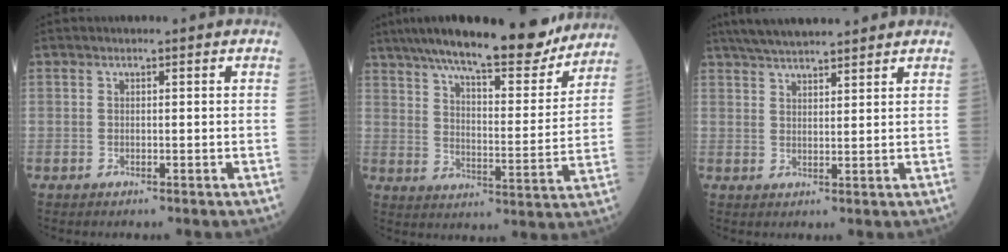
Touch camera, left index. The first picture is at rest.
{"total": 22.6, "force": [19.1, 4.3, 11.2], "torque": [-0.177, 0.006, 0.267]}
{"total": 9.4, "force": [8.2, 1.3, 4.3], "torque": [-0.069, 0.031, 0.130]}